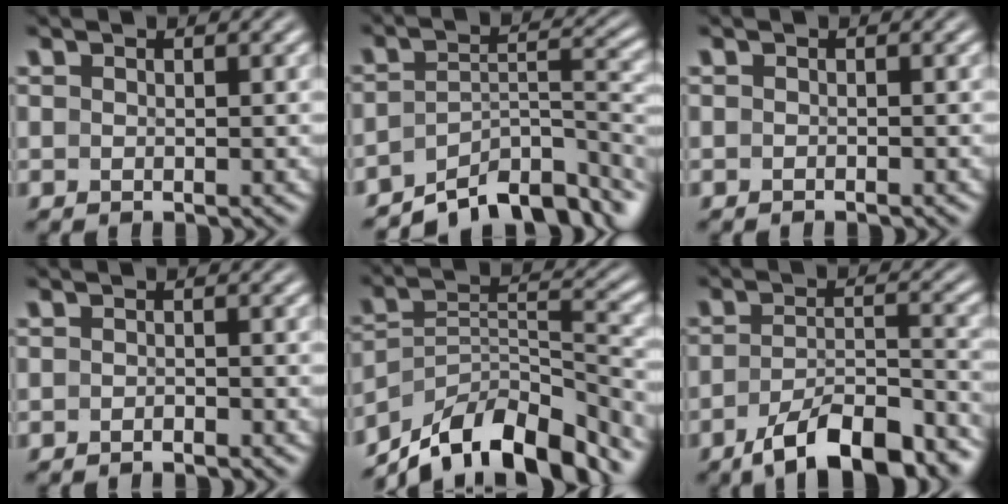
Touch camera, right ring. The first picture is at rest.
{"total": 10.8, "force": [-7.1, 4.9, 6.5], "torque": [-0.094, -0.032, -0.094]}
{"total": 0.7, "force": [-0.6, -0.3, 0.0], "torque": [-0.001, -0.002, -0.009]}
{"total": 1.2, "force": [-1.2, -0.3, 0.0], "torque": [-0.003, -0.003, -0.018]}
{"total": 12.4, "force": [-8.6, 5.9, 6.6], "torque": [-0.107, -0.043, -0.120]}
{"total": 8.6, "force": [-6.9, 2.7, 4.4], "torque": [-0.064, -0.023, -0.097]}